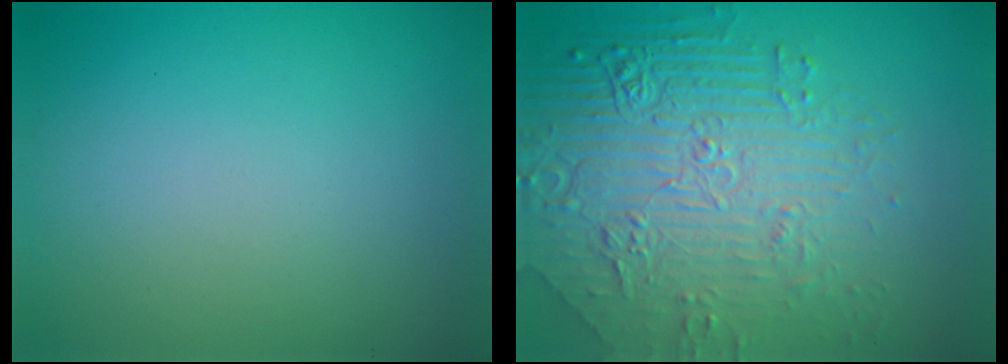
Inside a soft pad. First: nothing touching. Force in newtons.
{"total": 9.0, "press": 6.1, "slide": 6.5}